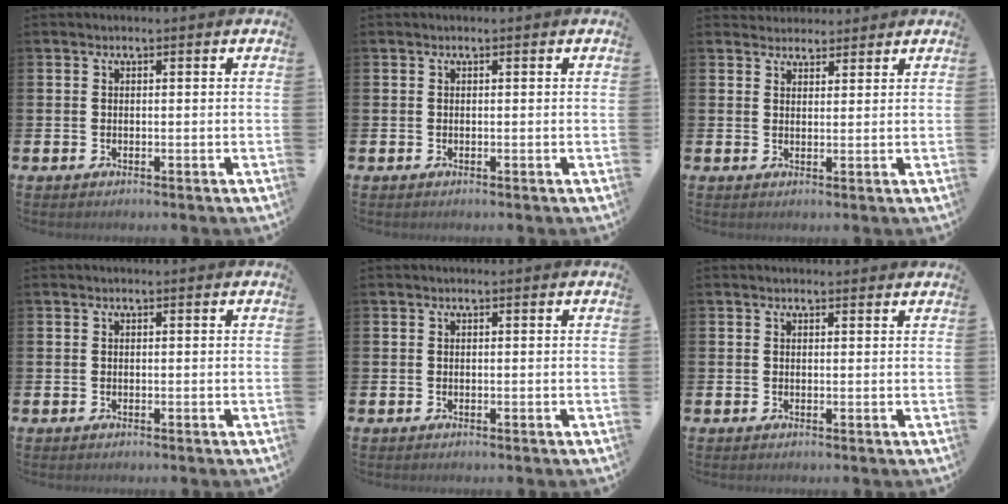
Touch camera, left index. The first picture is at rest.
{"total": 0.0}
{"total": 2.9, "force": [2.7, 1.0, -0.2], "torque": [0.010, -0.013, 0.048]}
{"total": 0.0}
{"total": 0.0}
{"total": 0.7, "force": [0.7, 0.2, 0.2], "torque": [0.006, -0.002, 0.010]}